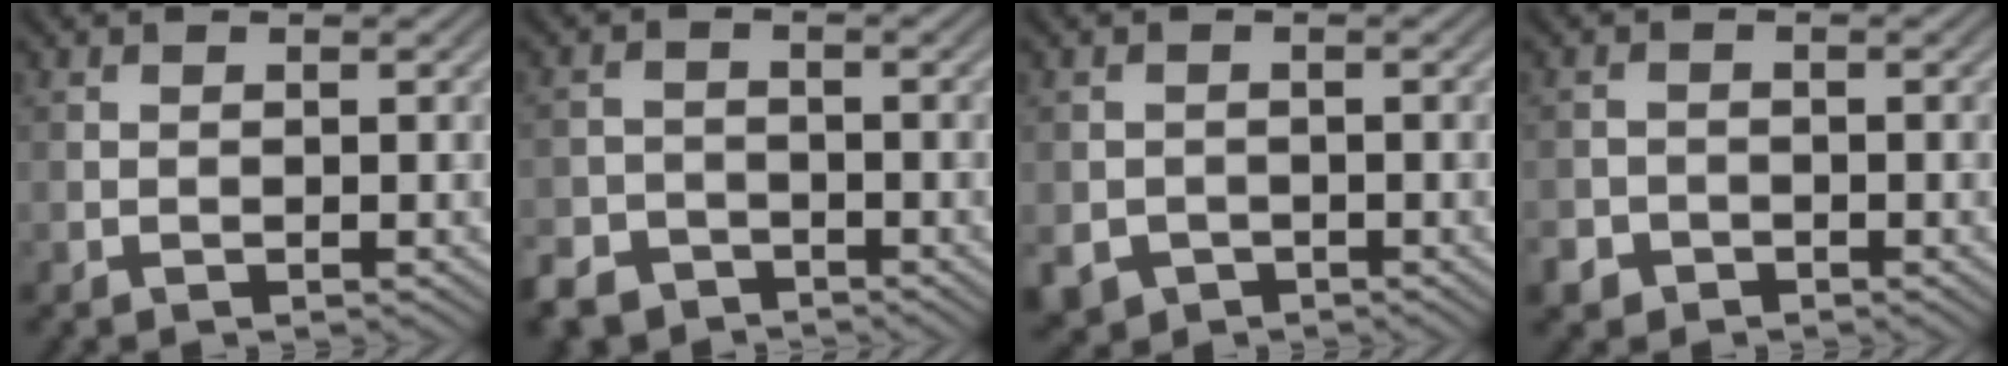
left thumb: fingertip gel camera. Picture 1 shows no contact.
{"total": 4.9, "force": [-3.8, 2.8, 1.2], "torque": [-0.023, -0.005, -0.074]}
{"total": 3.1, "force": [-1.5, 2.6, 0.8], "torque": [-0.023, -0.016, -0.029]}
{"total": 2.6, "force": [-1.7, 1.8, 0.5], "torque": [-0.012, -0.002, -0.037]}